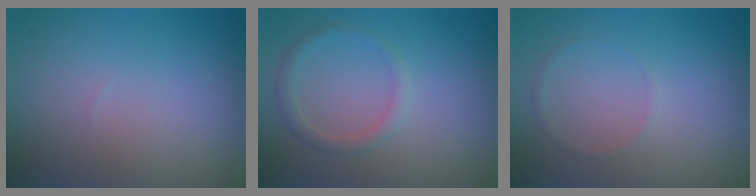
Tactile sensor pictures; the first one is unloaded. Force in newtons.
{"total": 1.5, "press": 1.5, "slide": 0.1}
{"total": 0.5, "press": 0.5, "slide": 0.1}